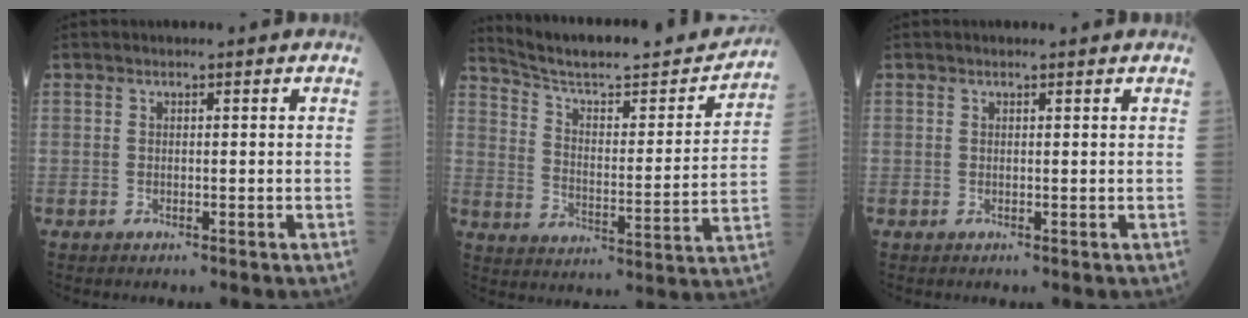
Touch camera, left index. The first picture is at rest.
{"total": 20.4, "force": [19.2, 1.9, 6.5], "torque": [-0.103, -0.032, 0.275]}
{"total": 0.8, "force": [0.7, 0.0, 0.2], "torque": [-0.010, 0.002, 0.007]}